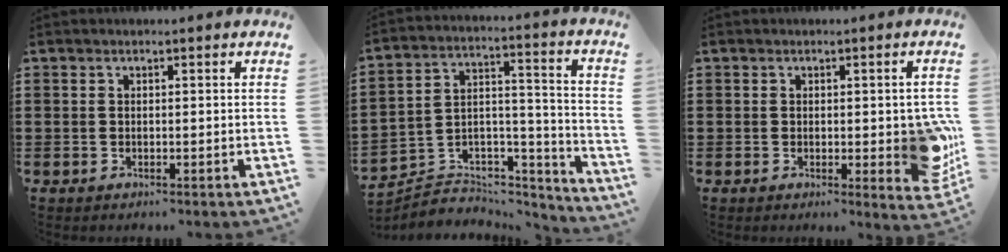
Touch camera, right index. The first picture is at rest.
{"total": 4.1, "force": [-3.2, 2.6, 0.3], "torque": [-0.015, -0.005, -0.065]}
{"total": 6.2, "force": [-0.3, 1.8, 5.9], "torque": [-0.066, -0.016, -0.004]}